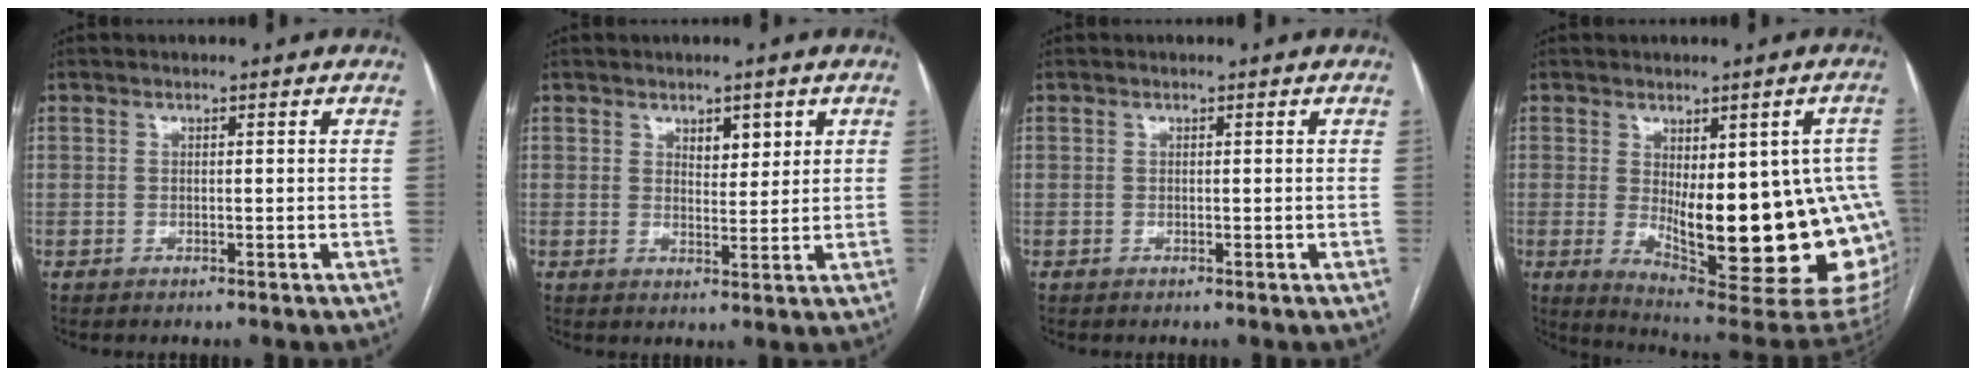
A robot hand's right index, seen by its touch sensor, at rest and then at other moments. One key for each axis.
{"total": 3.4, "fx": 1.7, "fy": 1.6, "fz": 2.4, "tx": -0.037, "ty": 0.000, "tz": 0.030}
{"total": 0.0}
{"total": 22.5, "fx": -3.2, "fy": 6.9, "fz": 21.2, "tx": -0.188, "ty": -0.006, "tz": -0.016}